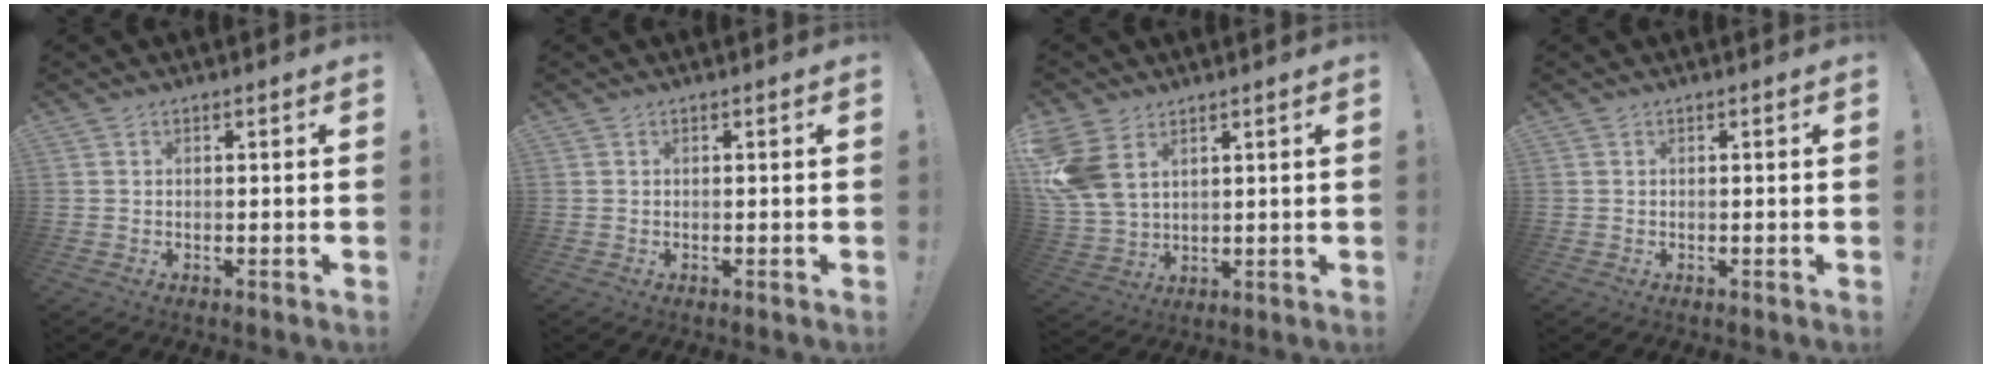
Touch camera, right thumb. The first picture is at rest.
{"total": 0.0}
{"total": 10.5, "force": [4.7, 7.0, 6.3], "torque": [-0.133, -0.015, 0.100]}
{"total": 0.0}